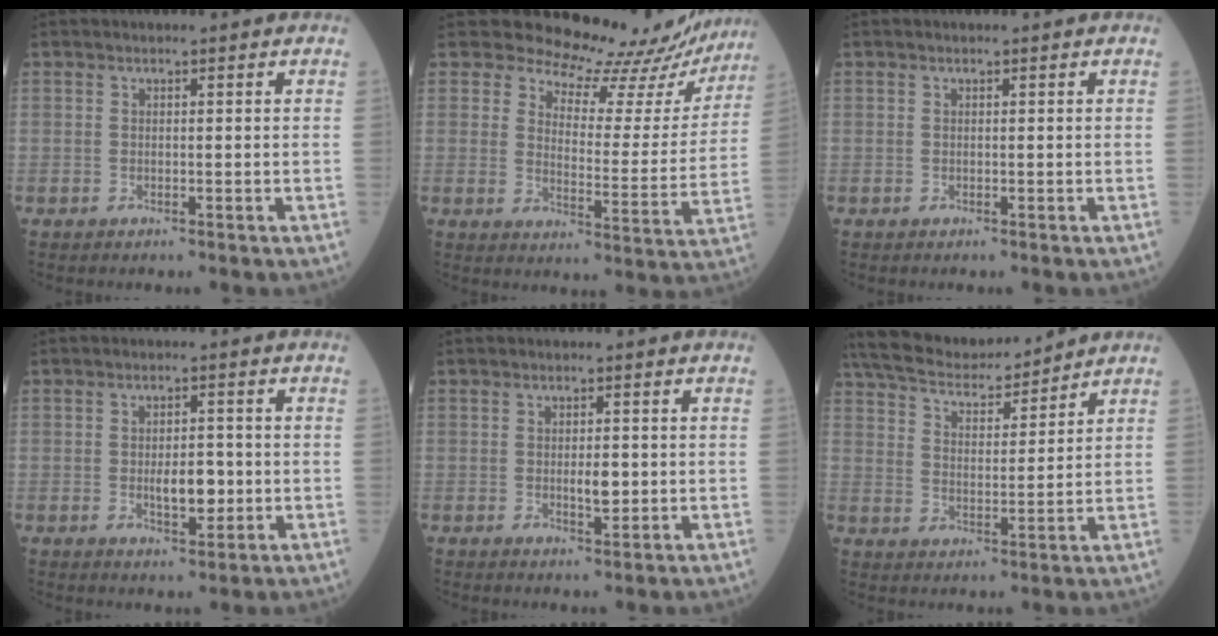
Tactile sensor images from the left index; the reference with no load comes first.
{"total": 16.5, "force": [15.9, 4.0, 1.8], "torque": [-0.009, -0.067, 0.174]}
{"total": 0.0}
{"total": 4.7, "force": [-0.6, 2.0, 4.2], "torque": [-0.070, -0.002, -0.006]}
{"total": 2.7, "force": [0.0, 1.0, 2.5], "torque": [-0.045, -0.002, 0.002]}
{"total": 14.4, "force": [13.3, 2.6, 4.9], "torque": [-0.092, 0.021, 0.229]}